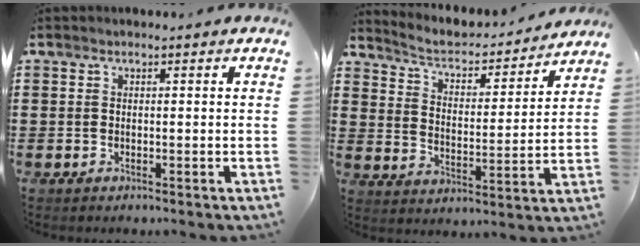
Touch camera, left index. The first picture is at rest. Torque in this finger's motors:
{"motor_torque": [1.07, -1.07, 0.11, 0.05]}